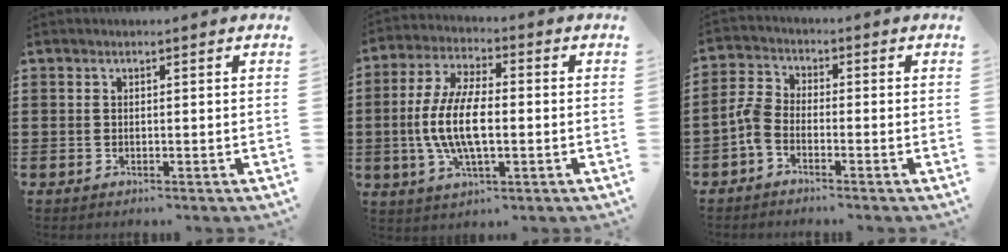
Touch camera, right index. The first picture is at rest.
{"total": 10.3, "force": [-1.3, 4.1, 9.4], "torque": [-0.210, -0.010, -0.031]}
{"total": 3.7, "force": [-2.4, 1.7, 2.2], "torque": [-0.070, 0.001, -0.056]}